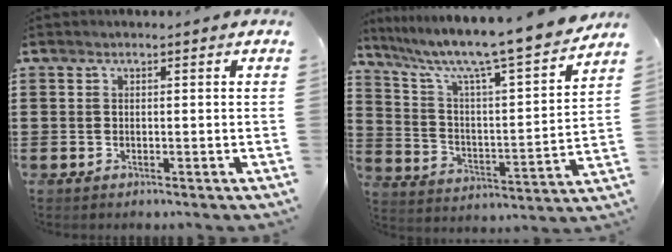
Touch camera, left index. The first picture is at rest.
{"total": 8.8, "force": [7.5, 0.3, 4.6], "torque": [-0.123, -0.060, 0.116]}